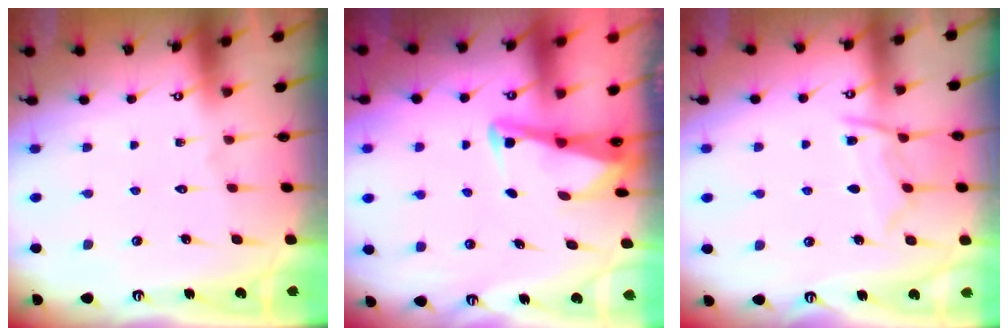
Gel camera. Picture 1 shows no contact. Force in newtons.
{"total": 2.8, "press": 2.8, "slide": 0.4}
{"total": 9.7, "press": 9.7, "slide": 0.8}